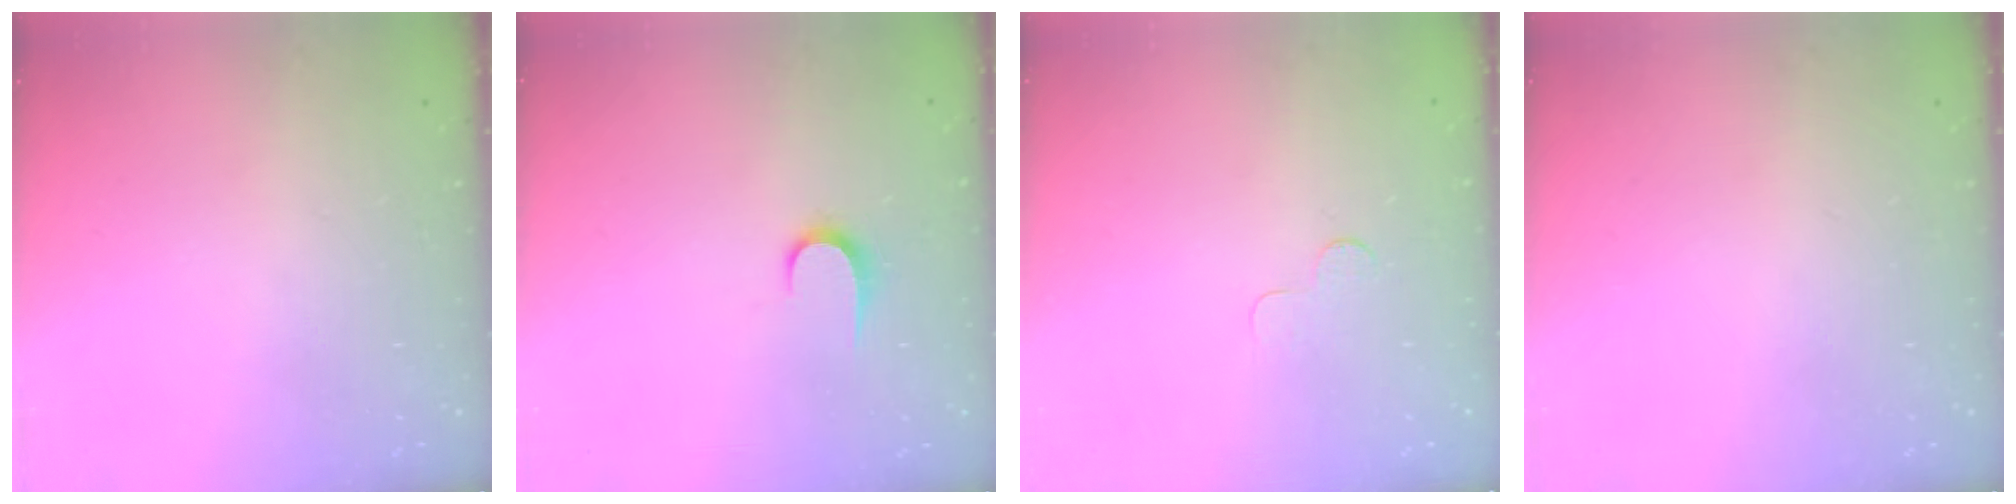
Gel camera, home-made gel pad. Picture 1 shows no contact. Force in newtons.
{"total": 6.1, "press": 6.1, "slide": 0.6}
{"total": 3.0, "press": 2.9, "slide": 0.3}
{"total": 0.0}